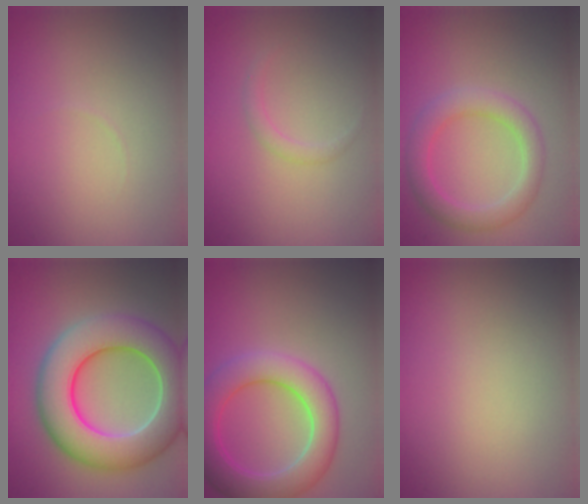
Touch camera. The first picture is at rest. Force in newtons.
{"total": 1.0, "press": 1.0, "slide": 0.0}
{"total": 3.6, "press": 3.6, "slide": 0.0}
{"total": 10.3, "press": 10.3, "slide": 0.4}
{"total": 6.4, "press": 6.4, "slide": 0.2}
{"total": 0.0}